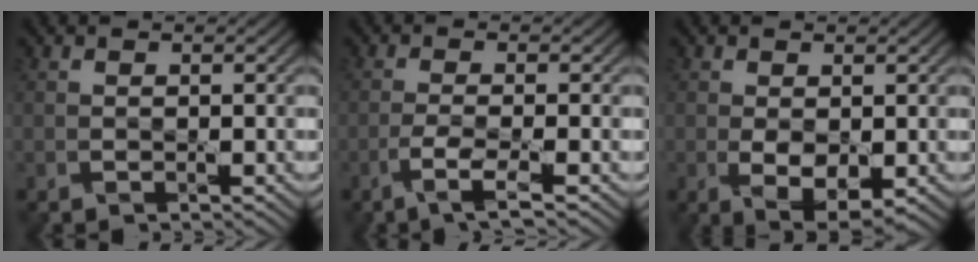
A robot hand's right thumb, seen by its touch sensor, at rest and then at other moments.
{"total": 3.3, "force": [-2.0, 0.1, 2.6], "torque": [-0.057, 0.004, -0.048]}
{"total": 4.2, "force": [-0.6, 2.2, 3.4], "torque": [-0.071, -0.011, -0.004]}